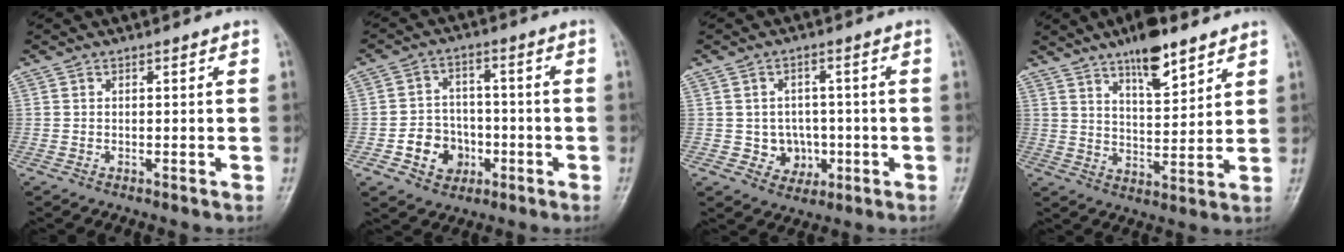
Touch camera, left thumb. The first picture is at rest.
{"total": 8.2, "force": [-2.7, 7.0, 3.3], "torque": [-0.020, 0.024, -0.045]}
{"total": 5.7, "force": [-0.8, 5.2, 2.0], "torque": [0.005, 0.012, -0.005]}
{"total": 10.7, "force": [7.3, 3.6, 6.9], "torque": [-0.089, -0.046, 0.122]}